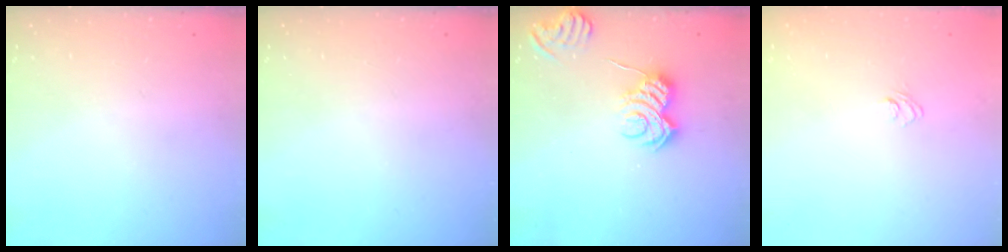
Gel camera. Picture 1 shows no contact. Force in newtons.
{"total": 0.0}
{"total": 5.4, "press": 5.3, "slide": 1.0}
{"total": 4.3, "press": 4.0, "slide": 1.4}